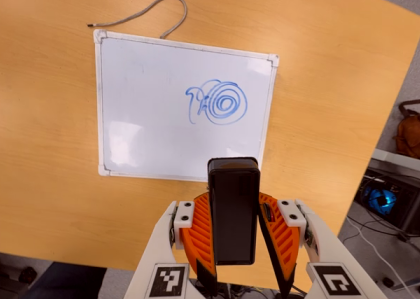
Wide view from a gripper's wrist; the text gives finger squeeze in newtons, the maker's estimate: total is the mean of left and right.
{"total": 5.0, "left": 4.6, "right": 5.3}